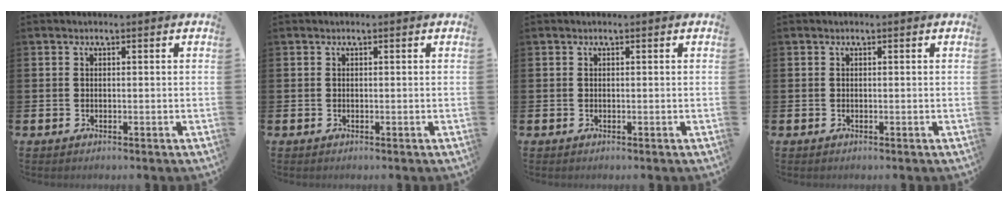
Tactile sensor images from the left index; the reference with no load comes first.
{"total": 0.0}
{"total": 0.0}
{"total": 0.0}